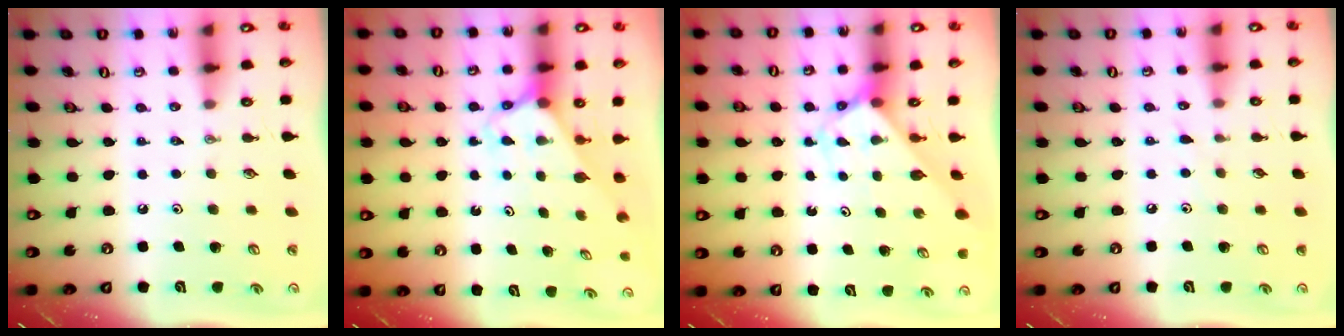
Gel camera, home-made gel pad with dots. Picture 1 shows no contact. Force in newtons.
{"total": 2.6, "press": 2.6, "slide": 0.2}
{"total": 2.8, "press": 2.8, "slide": 0.1}
{"total": 3.2, "press": 3.2, "slide": 0.4}